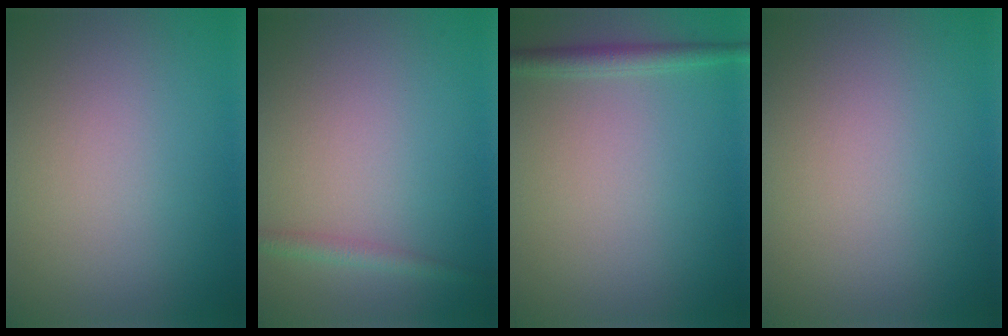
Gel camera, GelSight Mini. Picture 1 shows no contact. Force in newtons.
{"total": 1.4, "press": 1.4, "slide": 0.0}
{"total": 1.9, "press": 1.9, "slide": 0.1}
{"total": 0.0}